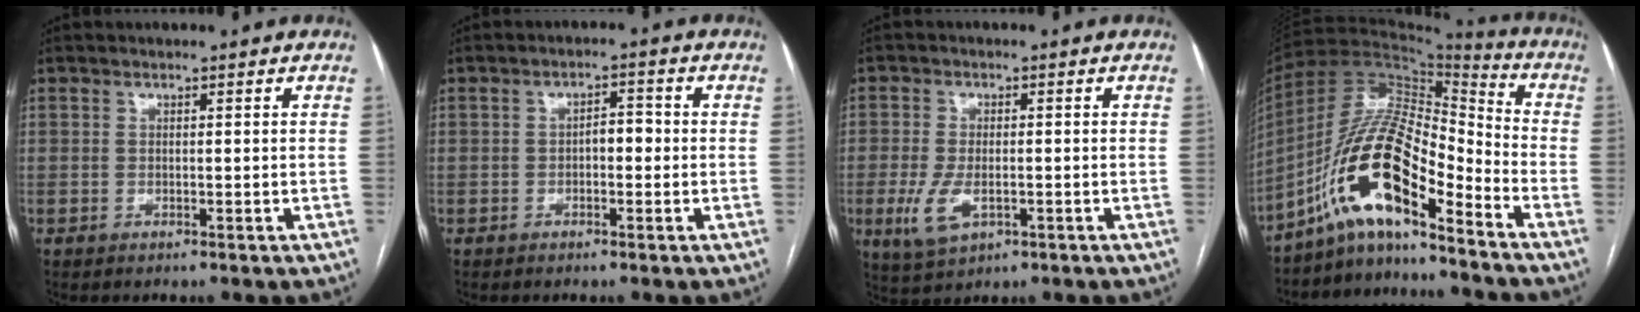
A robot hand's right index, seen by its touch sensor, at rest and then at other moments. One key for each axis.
{"total": 2.8, "fx": -0.4, "fy": 1.3, "fz": 2.4, "tx": -0.032, "ty": 0.012, "tz": -0.008}
{"total": 6.2, "fx": -1.9, "fy": 3.3, "fz": 4.9, "tx": -0.106, "ty": -0.009, "tz": -0.026}
{"total": 14.0, "fx": -8.7, "fy": 3.6, "fz": 10.4, "tx": -0.202, "ty": 0.034, "tz": -0.157}